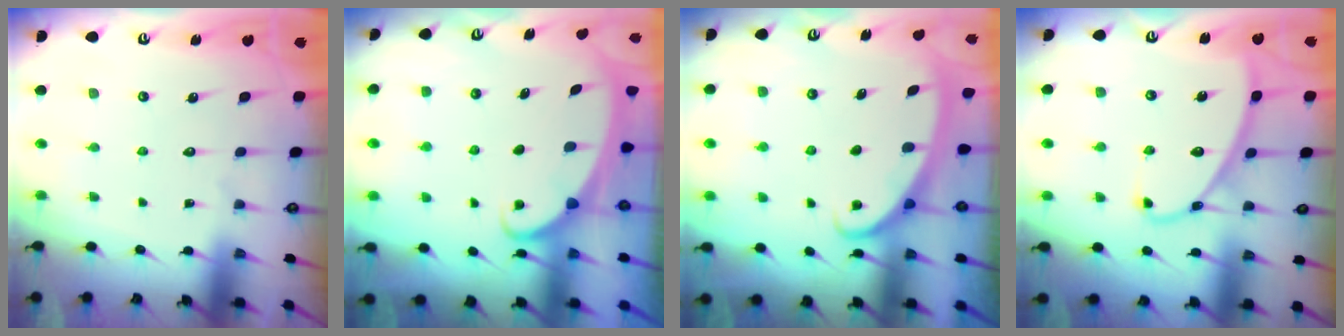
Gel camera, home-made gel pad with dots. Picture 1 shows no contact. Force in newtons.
{"total": 2.0, "press": 2.0, "slide": 0.3}
{"total": 2.8, "press": 2.8, "slide": 0.4}
{"total": 8.4, "press": 8.4, "slide": 0.5}